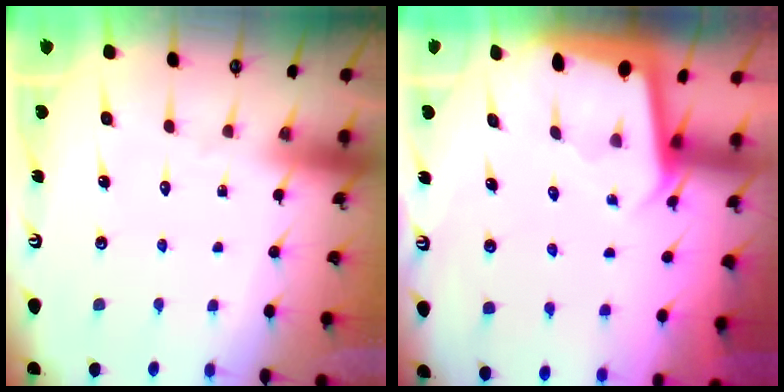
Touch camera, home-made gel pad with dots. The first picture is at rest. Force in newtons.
{"total": 1.9, "press": 1.9, "slide": 0.1}